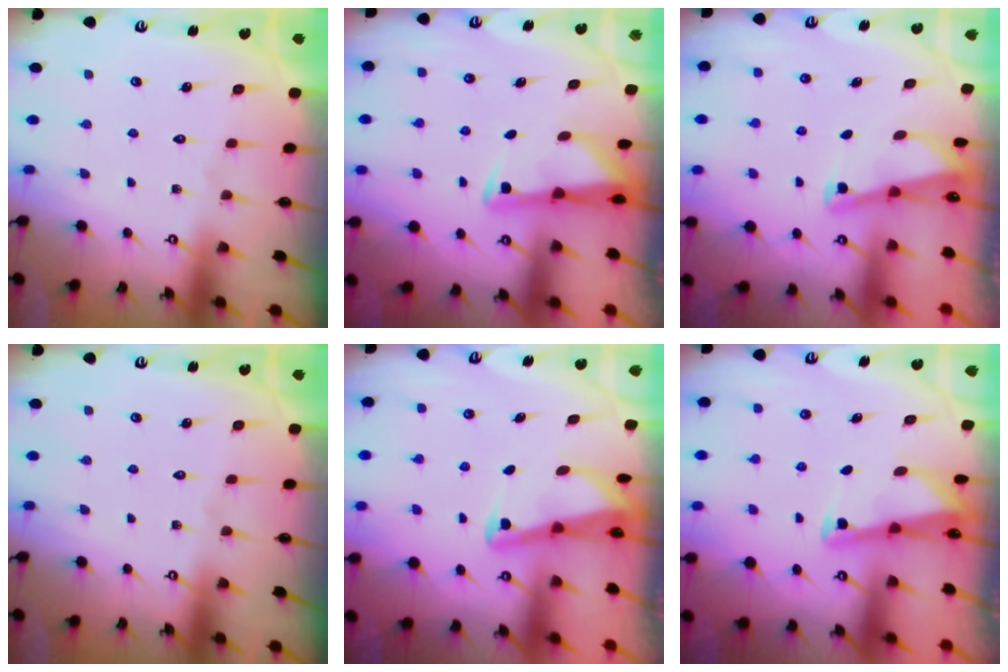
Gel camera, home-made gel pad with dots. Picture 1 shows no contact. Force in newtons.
{"total": 3.3, "press": 3.3, "slide": 0.5}
{"total": 2.0, "press": 2.0, "slide": 0.3}
{"total": 0.0}
{"total": 3.2, "press": 3.2, "slide": 0.4}
{"total": 2.5, "press": 2.5, "slide": 0.1}